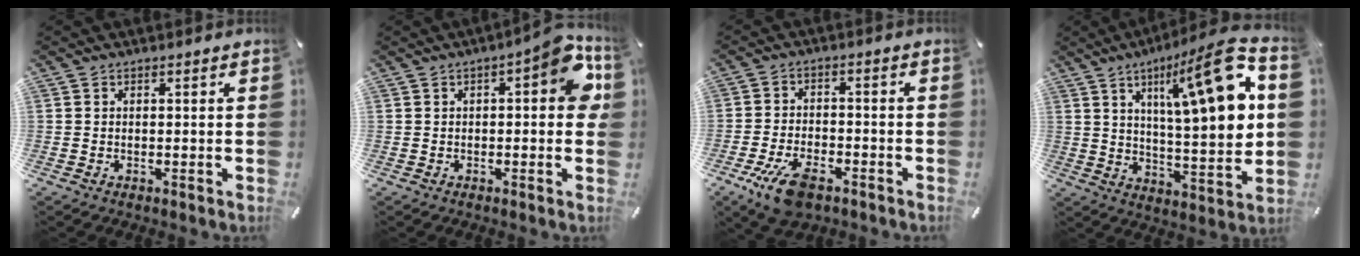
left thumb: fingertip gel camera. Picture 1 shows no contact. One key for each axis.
{"total": 10.3, "fx": 2.1, "fy": 3.8, "fz": 9.4, "tx": -0.110, "ty": -0.014, "tz": 0.034}
{"total": 9.1, "fx": -5.1, "fy": 4.3, "fz": 6.1, "tx": -0.129, "ty": 0.016, "tz": -0.092}
{"total": 21.8, "fx": 8.5, "fy": 6.0, "fz": 19.2, "tx": -0.283, "ty": -0.058, "tz": 0.120}